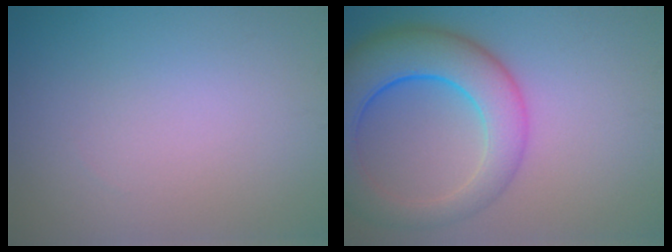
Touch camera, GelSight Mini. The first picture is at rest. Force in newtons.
{"total": 8.7, "press": 8.7, "slide": 0.4}